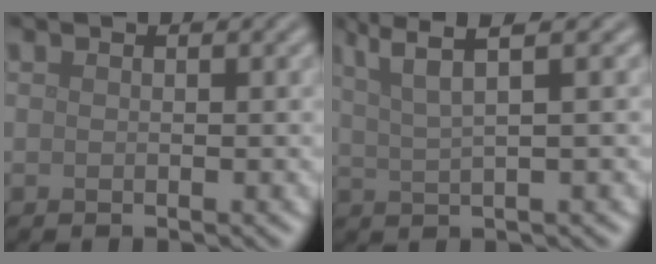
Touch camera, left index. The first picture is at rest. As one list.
[{"total": 4.5, "force": [2.7, 0.7, 3.5], "torque": [-0.060, 0.015, 0.051]}]